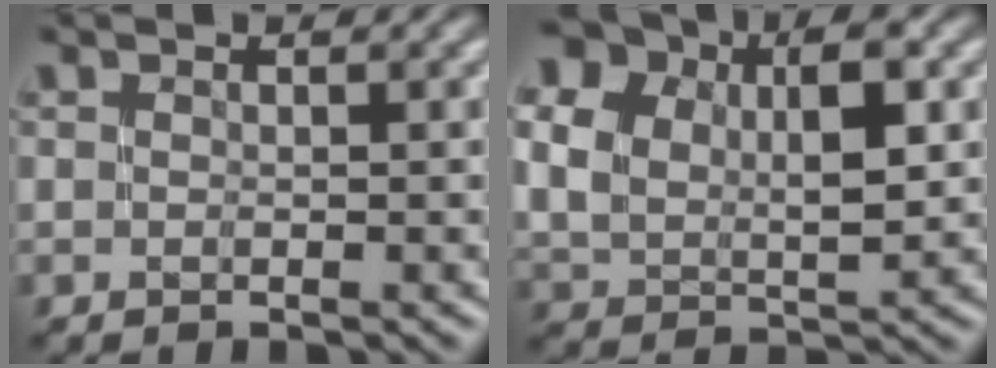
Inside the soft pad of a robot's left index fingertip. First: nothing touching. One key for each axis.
{"total": 11.1, "fx": 3.1, "fy": 7.7, "fz": 7.3, "tx": -0.140, "ty": 0.024, "tz": 0.058}